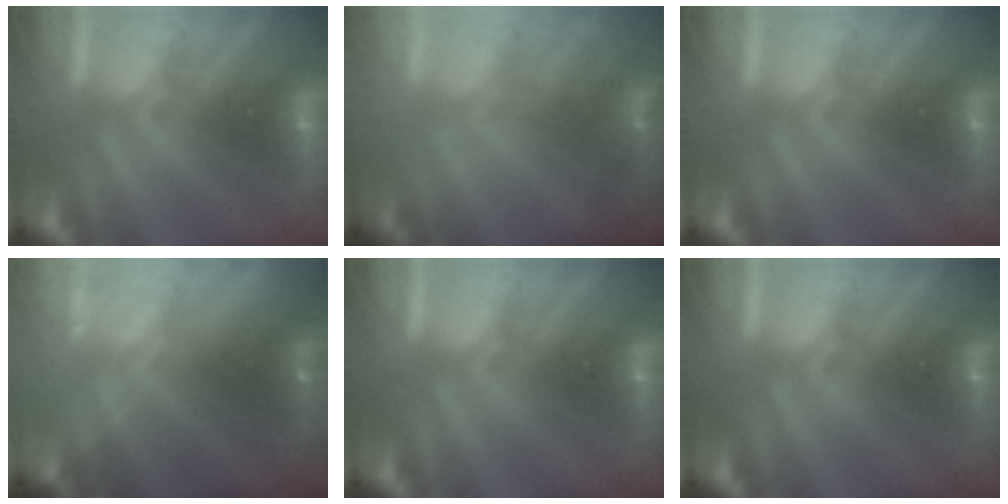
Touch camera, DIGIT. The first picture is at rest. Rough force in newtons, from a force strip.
{"total": 1.4}
{"total": 0.0}
{"total": 7.2}
{"total": 0.0}
{"total": 0.0}